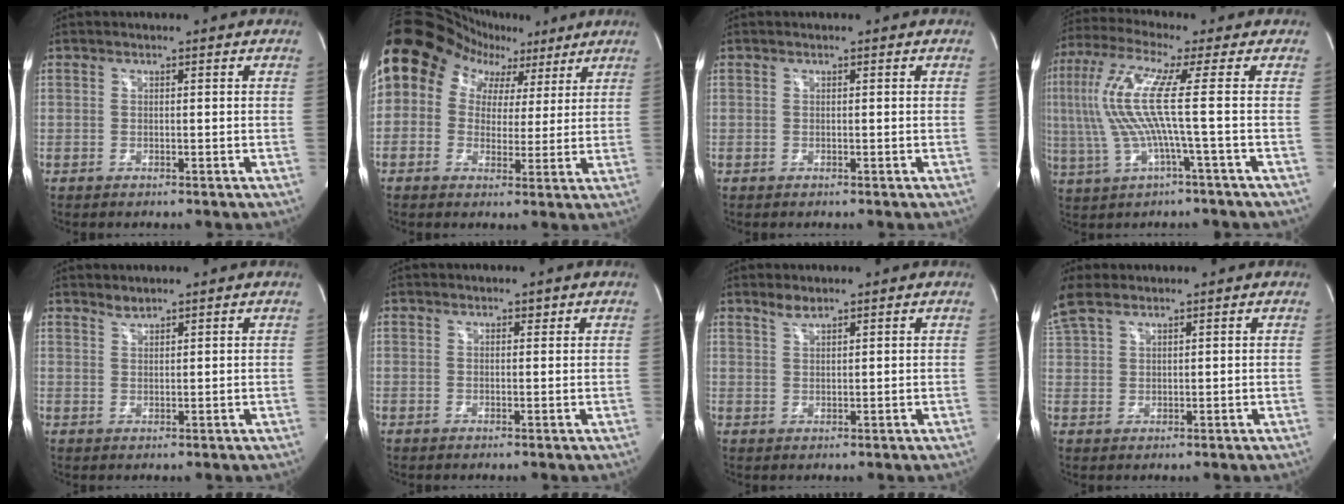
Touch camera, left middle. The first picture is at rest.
{"total": 15.7, "force": [7.5, 12.3, 6.3], "torque": [-0.120, 0.076, 0.119]}
{"total": 0.0}
{"total": 12.4, "force": [0.4, -0.8, 12.4], "torque": [-0.271, 0.016, 0.005]}
{"total": 1.3, "force": [1.3, 0.1, 0.1], "torque": [-0.003, -0.001, 0.027]}
{"total": 0.7, "force": [0.6, 0.4, 0.3], "torque": [-0.006, 0.001, 0.007]}
{"total": 1.7, "force": [1.6, 0.3, 0.7], "torque": [-0.016, 0.003, 0.034]}
{"total": 5.5, "force": [4.6, 1.8, 2.5], "torque": [-0.071, 0.016, 0.106]}